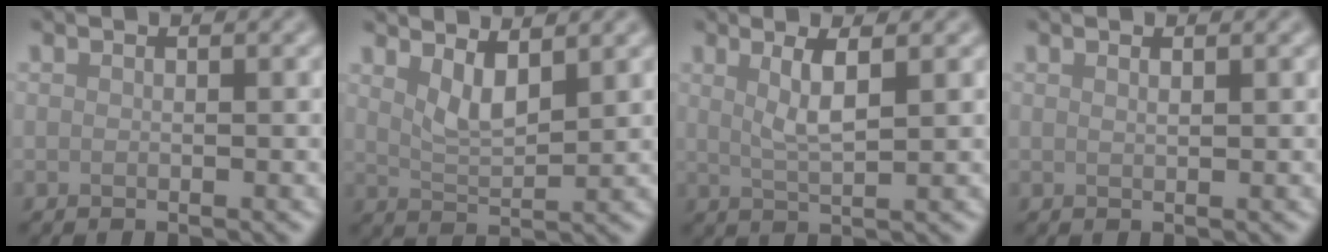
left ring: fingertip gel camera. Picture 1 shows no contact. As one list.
[{"total": 3.0, "force": [1.9, 0.8, 2.1], "torque": [-0.041, -0.010, 0.039]}, {"total": 3.1, "force": [1.2, 0.7, 2.8], "torque": [-0.049, -0.002, 0.024]}, {"total": 0.7, "force": [0.5, 0.1, 0.4], "torque": [-0.005, 0.001, 0.008]}]